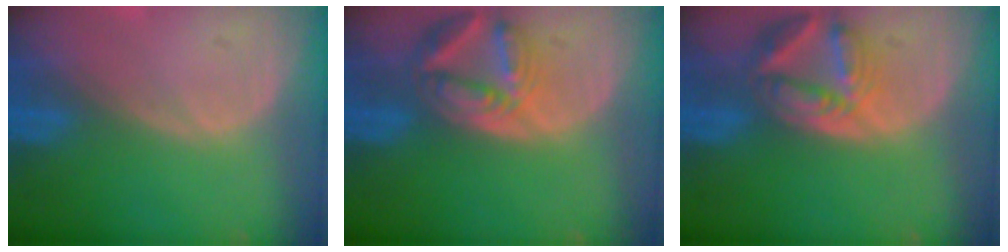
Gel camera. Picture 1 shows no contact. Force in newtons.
{"total": 7.9, "press": 7.0, "slide": 3.6}
{"total": 8.1, "press": 7.2, "slide": 3.7}